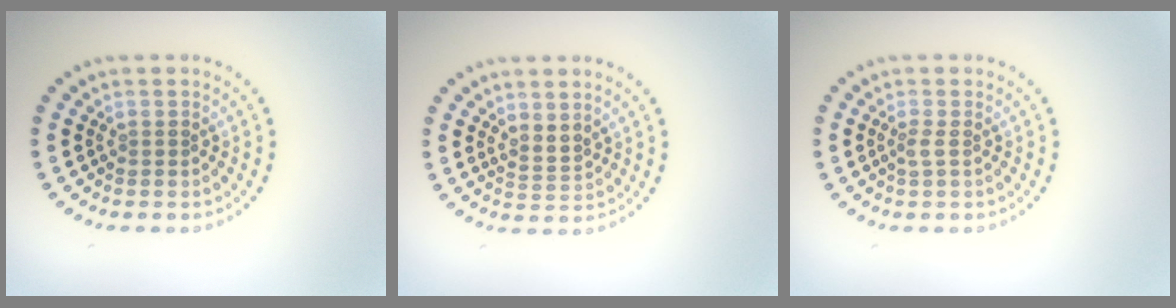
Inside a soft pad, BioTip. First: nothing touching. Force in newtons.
{"total": 1.7, "press": 1.3, "slide": 1.1}
{"total": 0.9, "press": 0.7, "slide": 0.5}